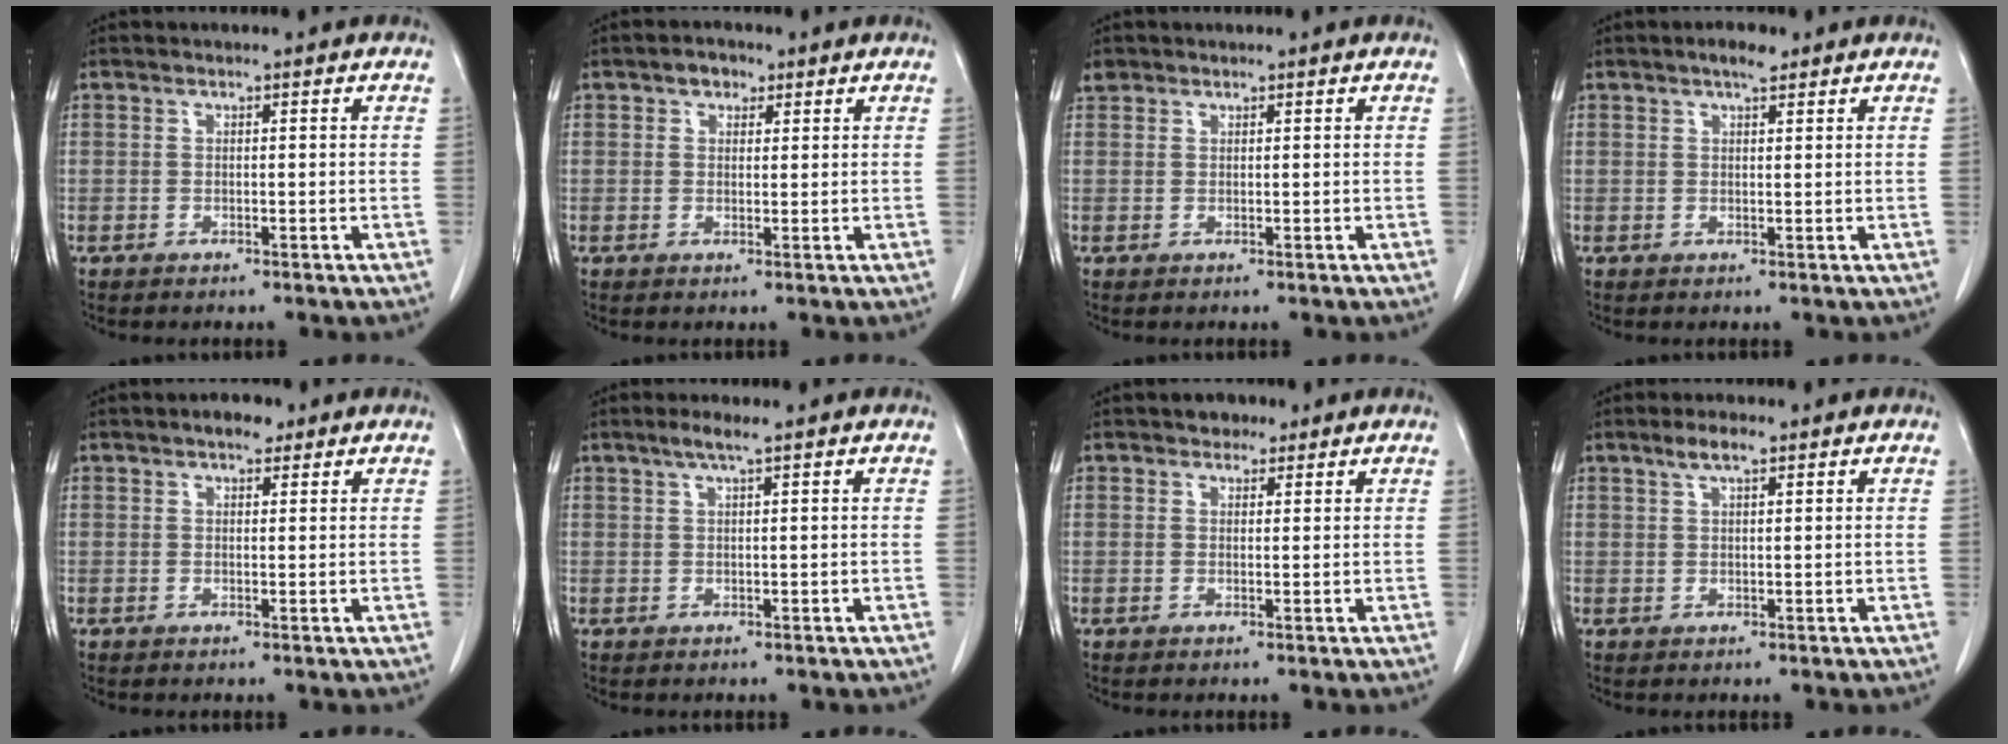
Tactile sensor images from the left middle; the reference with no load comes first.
{"total": 2.3, "force": [1.4, 1.6, 1.0], "torque": [-0.017, 0.006, 0.020]}
{"total": 1.2, "force": [1.0, 0.7, 0.0], "torque": [0.001, 0.009, 0.018]}
{"total": 2.6, "force": [1.9, 0.8, 1.6], "torque": [-0.028, 0.004, 0.028]}
{"total": 2.6, "force": [1.8, 1.2, 1.5], "torque": [-0.024, 0.007, 0.026]}
{"total": 2.2, "force": [1.5, -0.2, 1.7], "torque": [-0.039, 0.004, 0.031]}
{"total": 2.4, "force": [1.7, 1.5, 0.8], "torque": [-0.014, 0.008, 0.025]}
{"total": 2.9, "force": [1.9, 0.6, 2.0], "torque": [-0.044, 0.006, 0.037]}